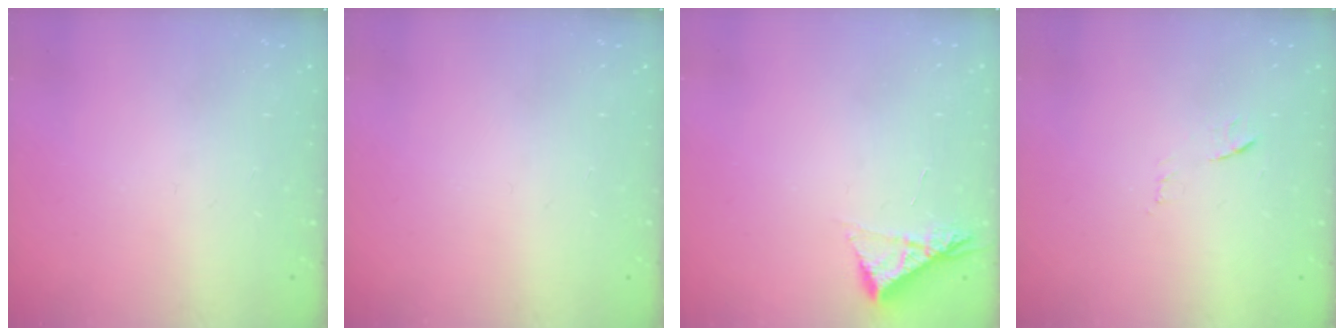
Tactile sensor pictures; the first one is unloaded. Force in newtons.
{"total": 0.0}
{"total": 5.0, "press": 5.0, "slide": 0.8}
{"total": 8.1, "press": 8.0, "slide": 0.7}